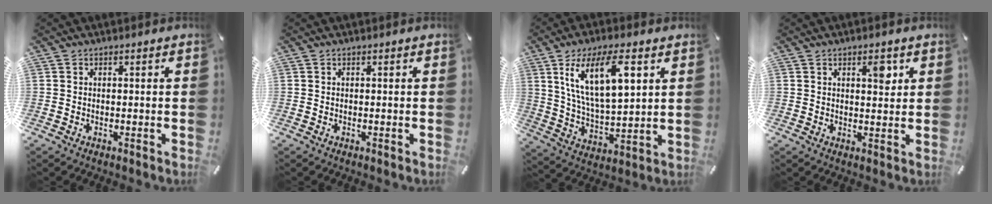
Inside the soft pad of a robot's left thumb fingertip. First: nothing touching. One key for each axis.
{"total": 0.0}
{"total": 15.8, "fx": 7.9, "fy": 6.3, "fz": 12.1, "tx": -0.255, "ty": -0.012, "tz": 0.132}
{"total": 4.4, "fx": 2.1, "fy": 1.8, "fz": 3.4, "tx": -0.032, "ty": -0.011, "tz": 0.026}